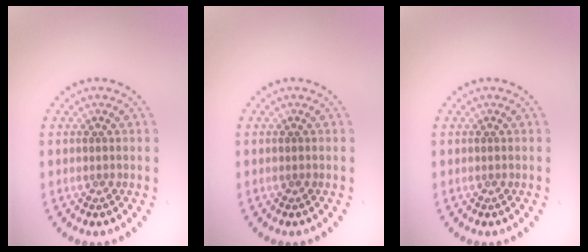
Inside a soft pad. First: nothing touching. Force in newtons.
{"total": 0.0}
{"total": 0.0}